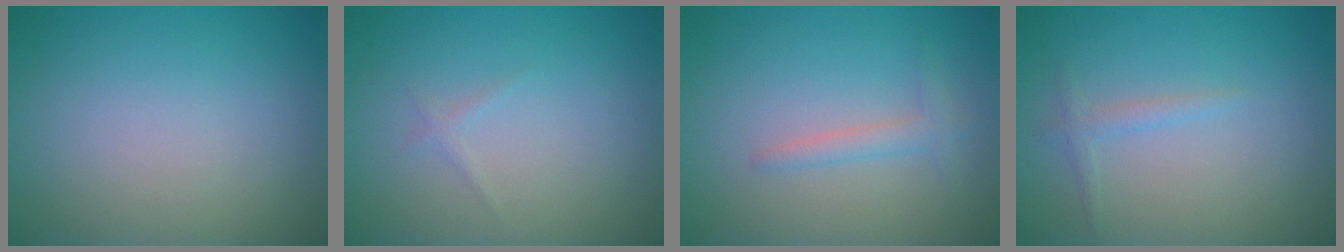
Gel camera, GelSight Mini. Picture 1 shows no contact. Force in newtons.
{"total": 0.6, "press": 0.6, "slide": 0.0}
{"total": 1.6, "press": 1.6, "slide": 0.1}
{"total": 1.1, "press": 1.1, "slide": 0.1}